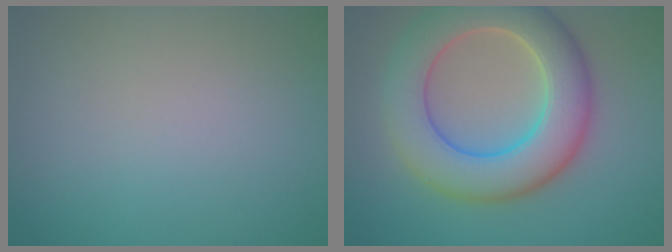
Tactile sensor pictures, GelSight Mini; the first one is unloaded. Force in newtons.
{"total": 9.0, "press": 9.0, "slide": 0.5}